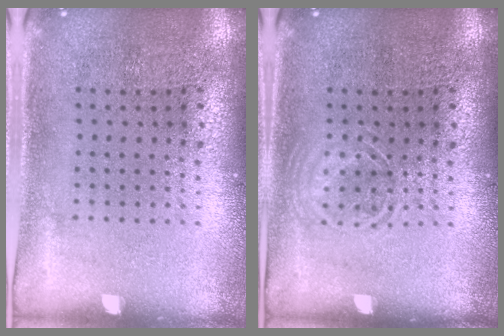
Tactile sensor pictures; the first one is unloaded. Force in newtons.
{"total": 1.6, "press": 1.6, "slide": 0.2}